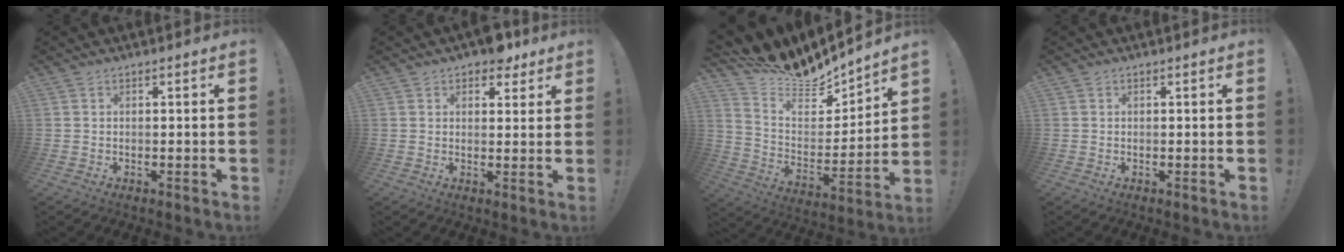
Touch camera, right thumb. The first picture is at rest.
{"total": 5.7, "force": [4.3, 3.1, 2.2], "torque": [-0.018, -0.019, 0.075]}
{"total": 10.6, "force": [10.4, 1.5, 0.6], "torque": [-0.040, -0.107, 0.185]}
{"total": 0.0}